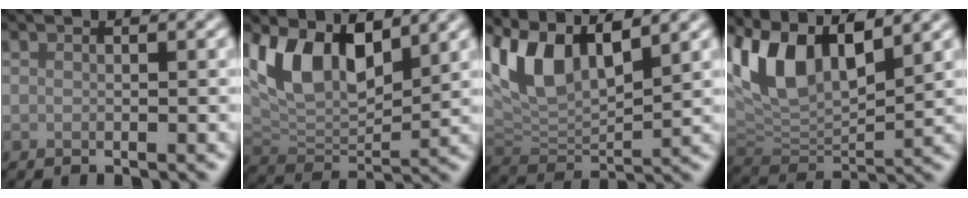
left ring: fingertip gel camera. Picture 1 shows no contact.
{"total": 8.1, "force": [3.5, 4.4, 5.8], "torque": [-0.109, -0.006, 0.060]}
{"total": 7.8, "force": [3.8, 3.7, 5.8], "torque": [-0.119, 0.004, 0.069]}
{"total": 8.9, "force": [4.0, 4.2, 6.8], "torque": [-0.138, 0.006, 0.073]}